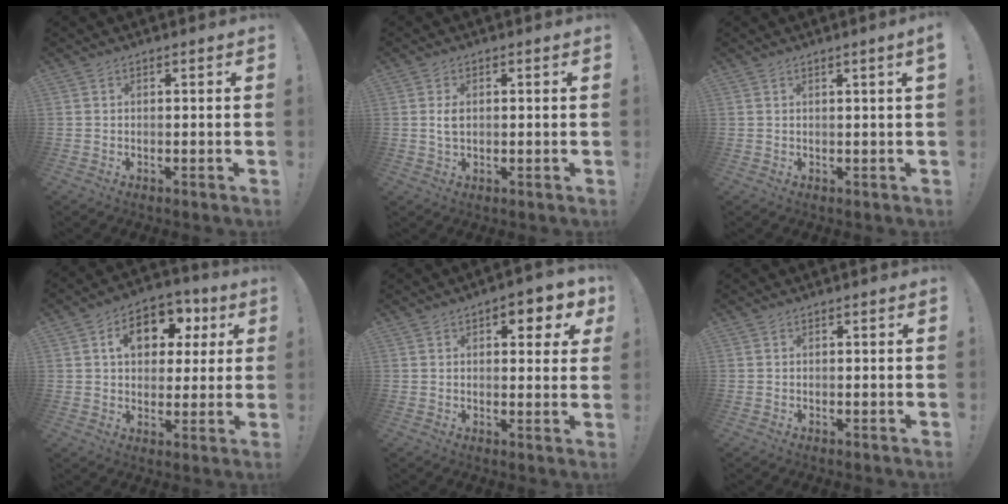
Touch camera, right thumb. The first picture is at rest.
{"total": 2.9, "force": [0.2, 1.8, 2.2], "torque": [-0.036, 0.001, 0.002]}
{"total": 1.8, "force": [0.7, -0.5, 1.6], "torque": [-0.020, -0.007, 0.009]}
{"total": 13.0, "force": [4.5, 9.1, 8.2], "torque": [-0.113, -0.009, 0.081]}
{"total": 6.0, "force": [2.7, 2.9, 4.4], "torque": [-0.034, -0.014, 0.038]}
{"total": 0.0}